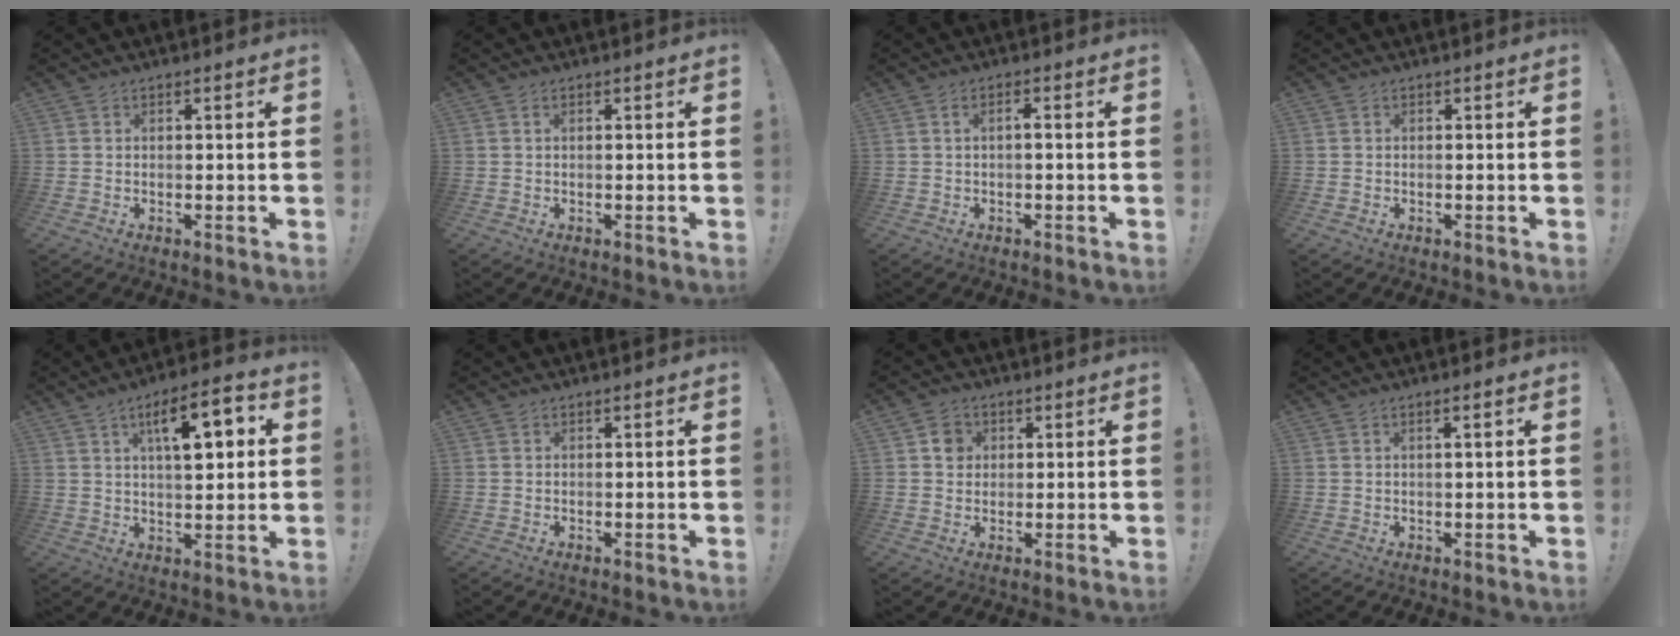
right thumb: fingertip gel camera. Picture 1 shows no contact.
{"total": 0.5, "force": [0.1, -0.1, 0.5], "torque": [-0.014, 0.002, 0.003]}
{"total": 1.9, "force": [-0.4, 0.2, 1.8], "torque": [-0.039, 0.007, -0.009]}
{"total": 0.0}
{"total": 12.4, "force": [4.1, 4.8, 10.6], "torque": [-0.153, -0.003, 0.062]}
{"total": 0.0}
{"total": 4.7, "force": [1.2, 4.3, 1.4], "torque": [-0.004, 0.001, 0.020]}
{"total": 1.6, "force": [0.3, -0.2, 1.6], "torque": [-0.028, -0.001, 0.004]}